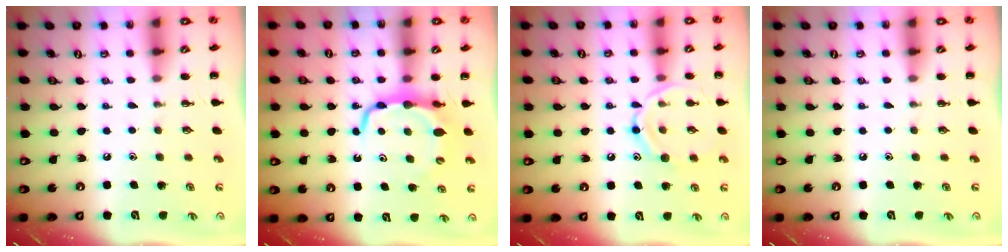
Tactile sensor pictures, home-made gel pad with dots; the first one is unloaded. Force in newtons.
{"total": 7.2, "press": 7.2, "slide": 0.4}
{"total": 13.0, "press": 13.0, "slide": 0.8}
{"total": 0.0}